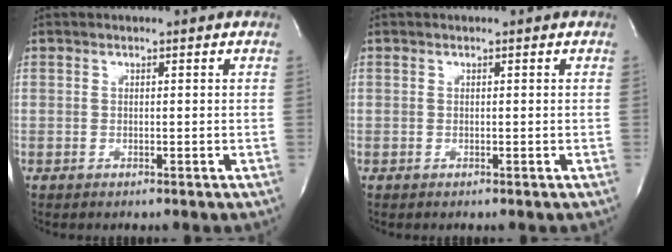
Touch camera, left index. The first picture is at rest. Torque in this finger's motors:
{"motor_torque": [0.00, 0.00, 0.00, 0.00]}